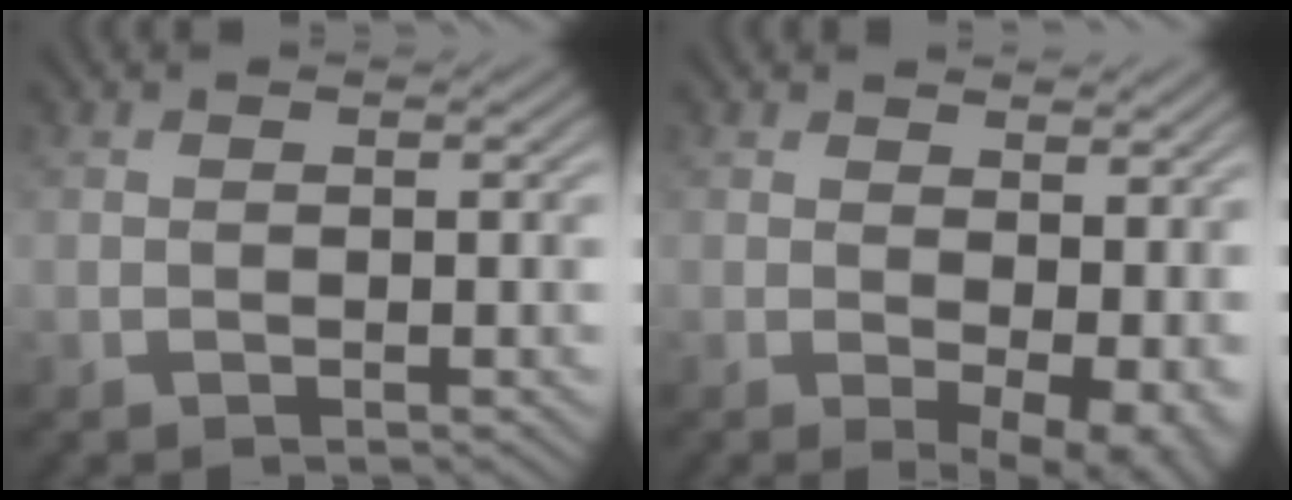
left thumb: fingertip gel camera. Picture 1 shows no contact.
{"total": 6.3, "force": [0.8, 3.3, 5.3], "torque": [-0.070, -0.009, 0.020]}